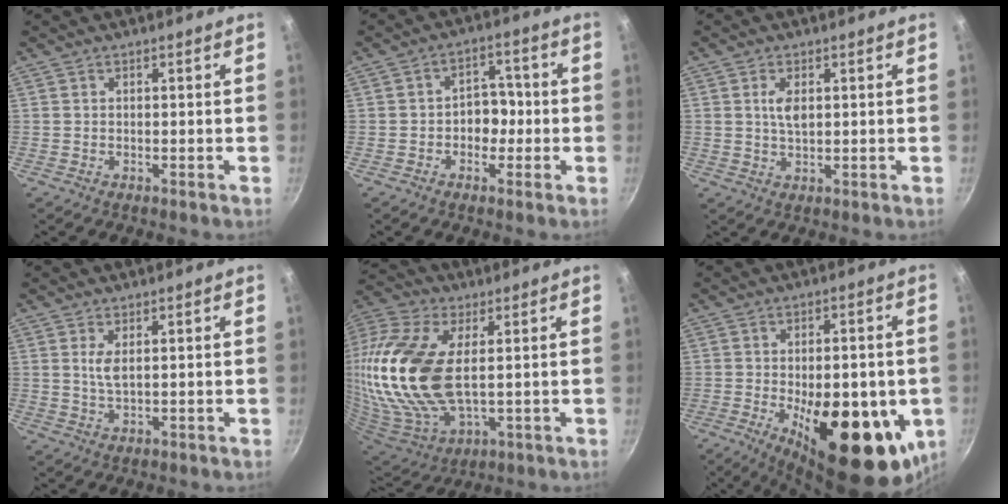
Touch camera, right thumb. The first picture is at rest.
{"total": 5.5, "force": [-1.1, 4.3, 3.2], "torque": [0.005, 0.019, -0.022]}
{"total": 2.6, "force": [0.7, 1.4, 2.0], "torque": [-0.034, -0.002, 0.015]}
{"total": 3.0, "force": [0.8, 1.2, 2.6], "torque": [-0.051, -0.009, 0.018]}
{"total": 26.2, "force": [3.4, 13.9, 22.0], "torque": [-0.474, -0.006, 0.063]}
{"total": 22.1, "force": [-5.4, 9.8, 19.1], "torque": [-0.232, -0.013, -0.062]}